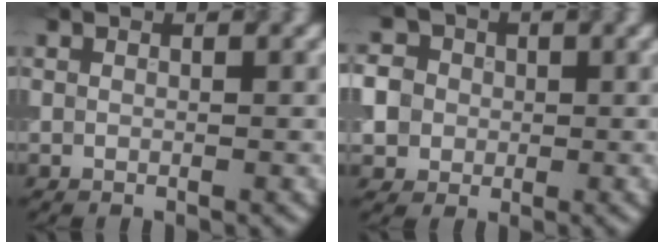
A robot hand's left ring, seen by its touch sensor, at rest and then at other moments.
{"total": 6.9, "force": [0.6, 6.4, 2.5], "torque": [-0.048, 0.033, -0.016]}